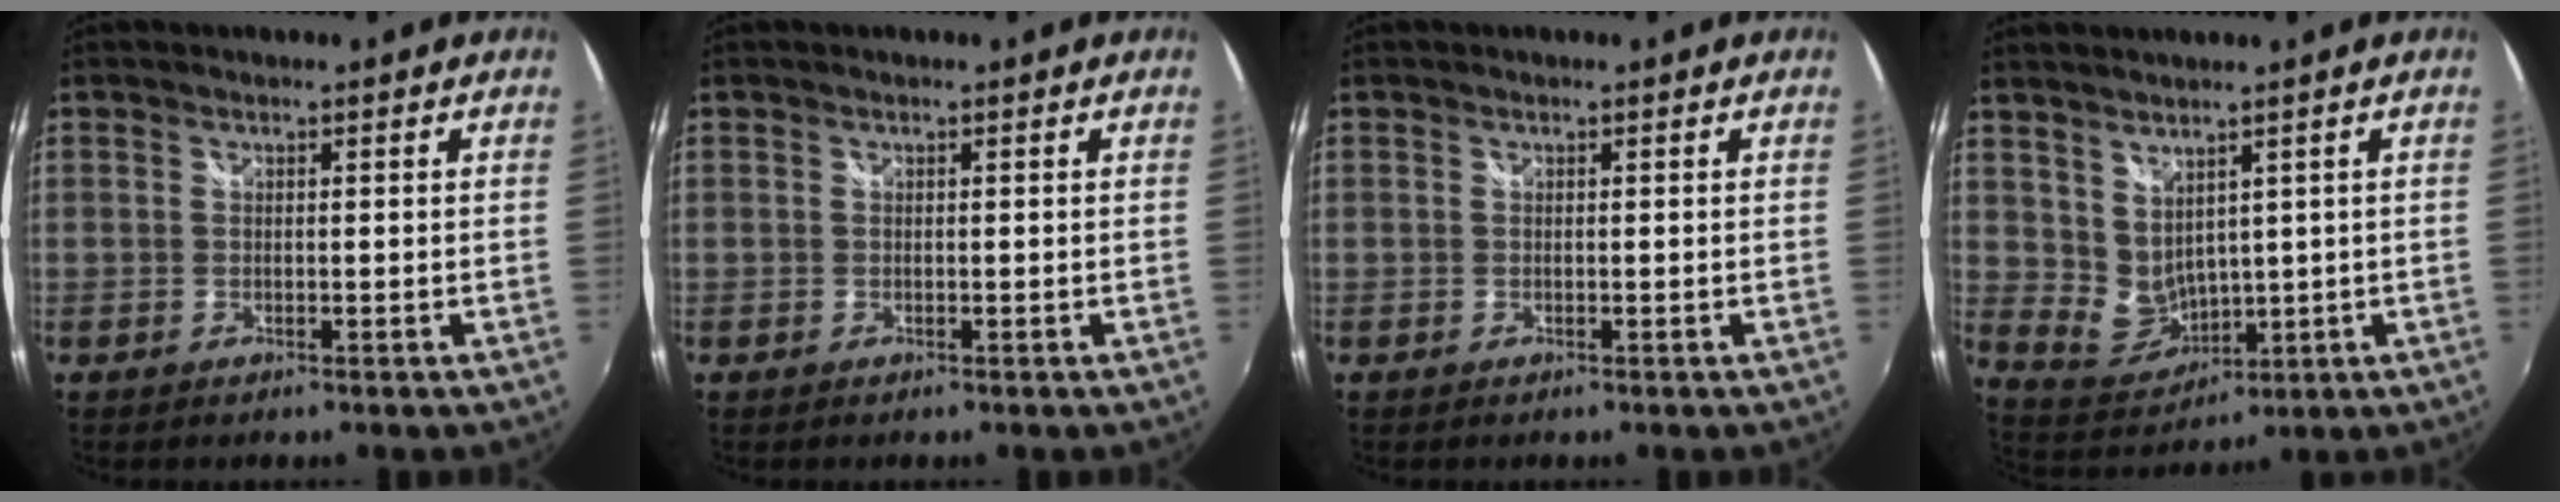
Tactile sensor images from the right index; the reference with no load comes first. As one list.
[{"total": 0.0}, {"total": 0.0}, {"total": 7.1, "force": [3.8, 4.7, 3.7], "torque": [-0.071, -0.007, 0.095]}]